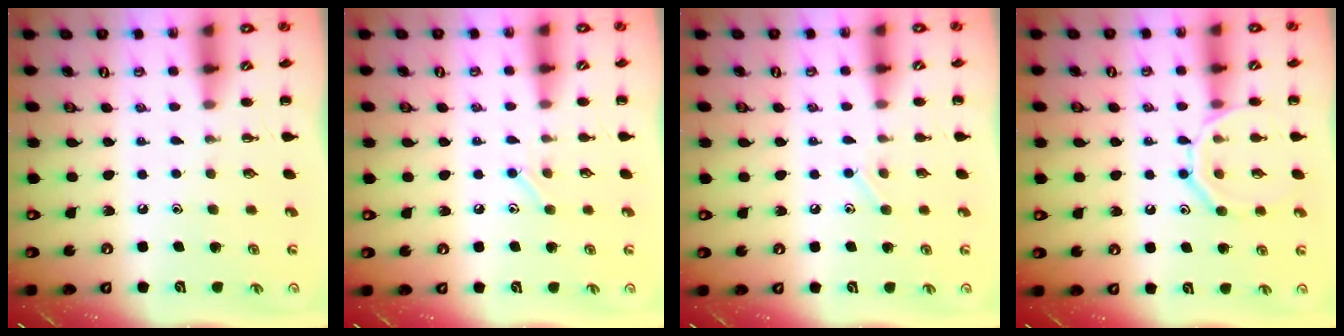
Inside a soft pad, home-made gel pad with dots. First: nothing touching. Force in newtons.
{"total": 5.8, "press": 5.8, "slide": 0.9}
{"total": 6.3, "press": 6.1, "slide": 1.5}
{"total": 12.3, "press": 12.3, "slide": 1.1}